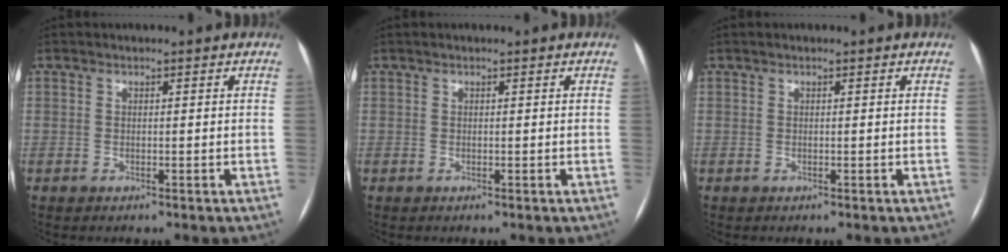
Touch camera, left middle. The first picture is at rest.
{"total": 0.0}
{"total": 0.0}